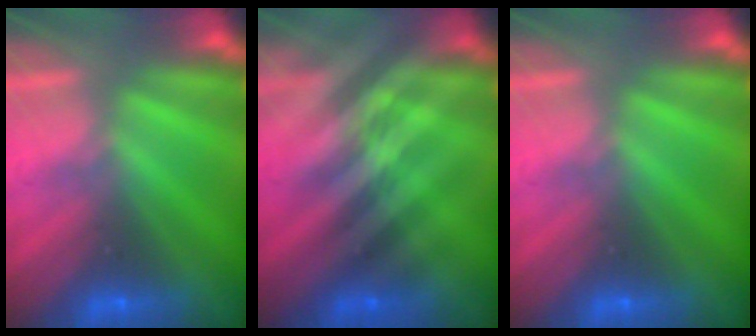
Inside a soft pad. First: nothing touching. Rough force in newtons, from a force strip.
{"total": 2.4}
{"total": 0.0}